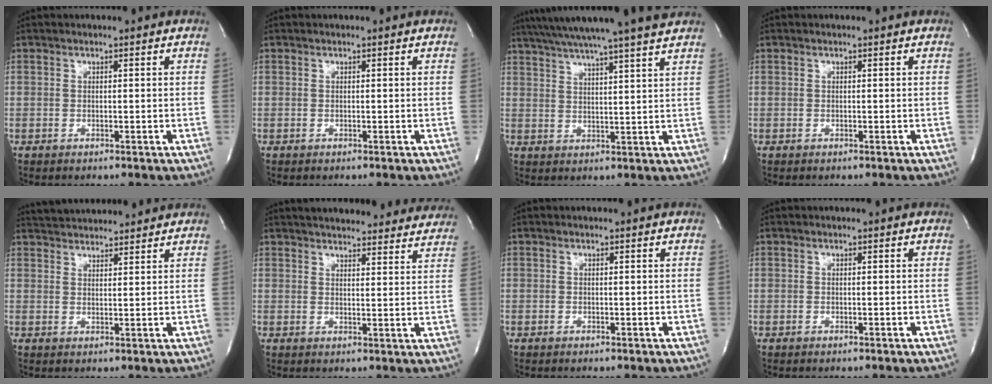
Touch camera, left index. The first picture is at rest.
{"total": 0.0}
{"total": 18.1, "force": [15.8, -1.1, 8.8], "torque": [-0.154, 0.002, 0.221]}
{"total": 0.0}
{"total": 9.6, "force": [9.2, 1.4, 2.3], "torque": [-0.041, 0.029, 0.133]}
{"total": 22.8, "force": [21.2, 4.8, 6.9], "torque": [-0.100, -0.010, 0.253]}
{"total": 0.0}
{"total": 0.0}